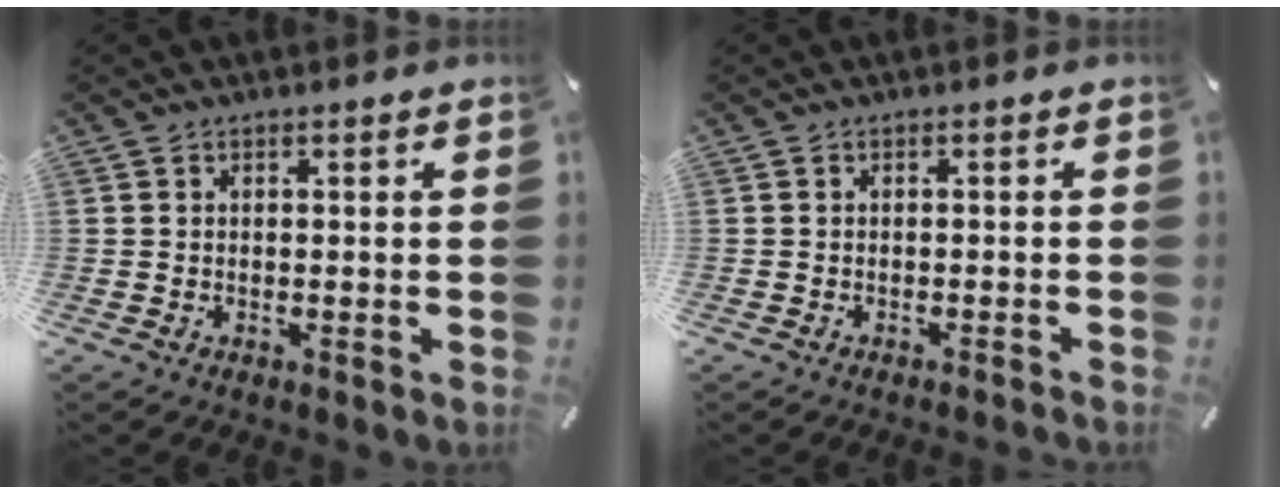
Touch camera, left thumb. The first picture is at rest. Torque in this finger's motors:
{"motor_torque": [-0.06, 0.07, 0.00, 0.00, 0.00]}